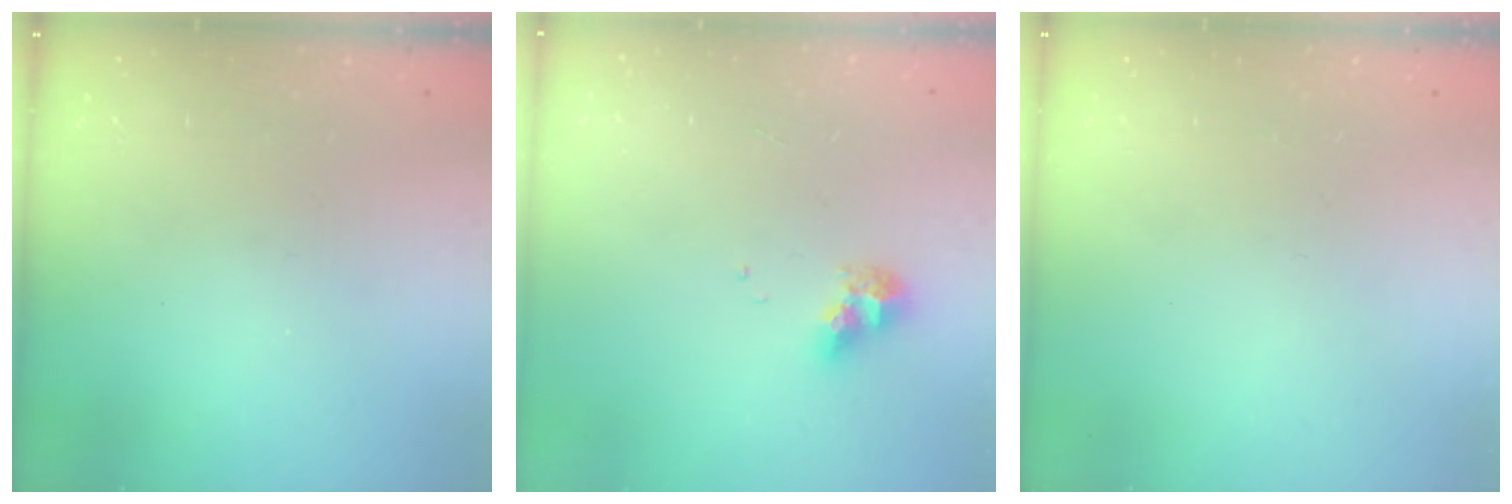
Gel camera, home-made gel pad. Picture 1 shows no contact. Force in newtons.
{"total": 7.7, "press": 7.7, "slide": 0.6}
{"total": 0.0}